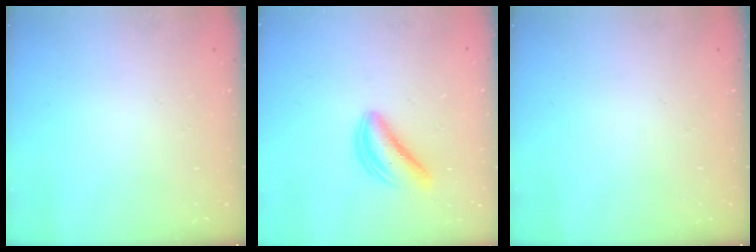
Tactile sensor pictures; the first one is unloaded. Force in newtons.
{"total": 6.0, "press": 6.0, "slide": 0.2}
{"total": 0.0}